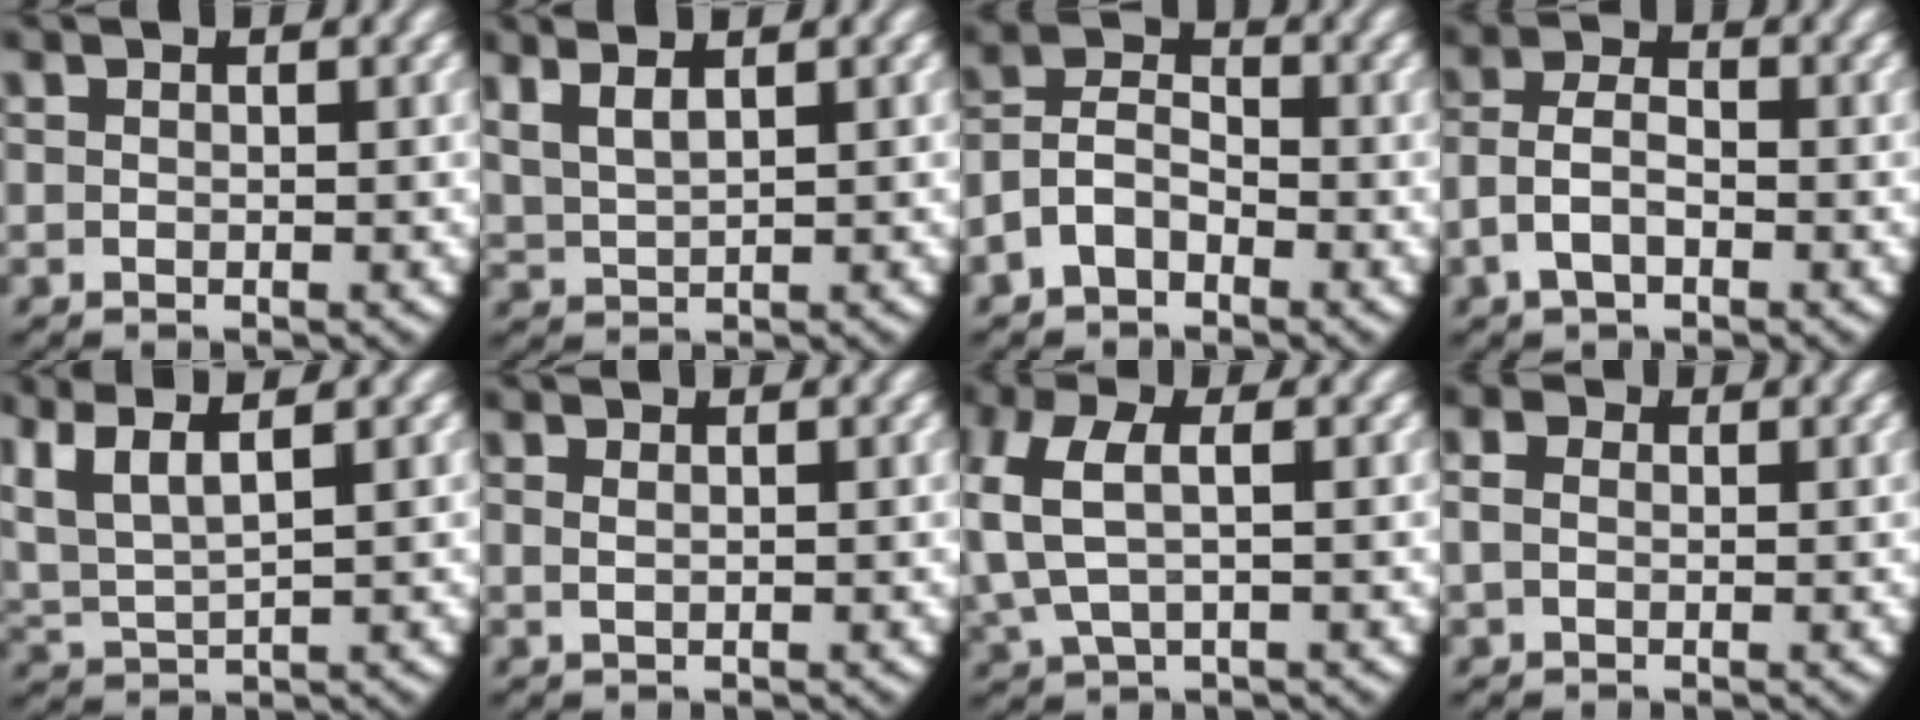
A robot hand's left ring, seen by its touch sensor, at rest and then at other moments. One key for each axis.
{"total": 4.3, "fx": 2.4, "fy": 2.6, "fz": 2.4, "tx": -0.059, "ty": 0.008, "tz": 0.044}
{"total": 6.2, "fx": -1.6, "fy": 5.2, "fz": 2.9, "tx": -0.067, "ty": -0.018, "tz": -0.030}
{"total": 4.7, "fx": -1.1, "fy": 3.6, "fz": 2.8, "tx": -0.074, "ty": -0.019, "tz": -0.015}
{"total": 8.8, "fx": 3.1, "fy": 6.4, "fz": 5.2, "tx": -0.139, "ty": -0.001, "tz": 0.049}
{"total": 0.5, "fx": 0.3, "fy": -0.3, "fz": 0.4, "tx": -0.011, "ty": -0.010, "tz": 0.014}
{"total": 5.1, "fx": 0.6, "fy": 3.4, "fz": 3.8, "tx": -0.110, "ty": -0.010, "tz": 0.020}
{"total": 2.1, "fx": 0.2, "fy": 1.8, "fz": 1.2, "tx": -0.028, "ty": -0.002, "tz": 0.003}